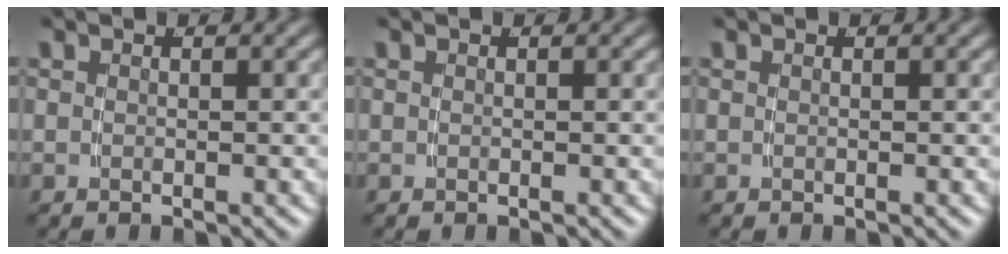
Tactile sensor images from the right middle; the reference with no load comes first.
{"total": 0.0}
{"total": 0.0}